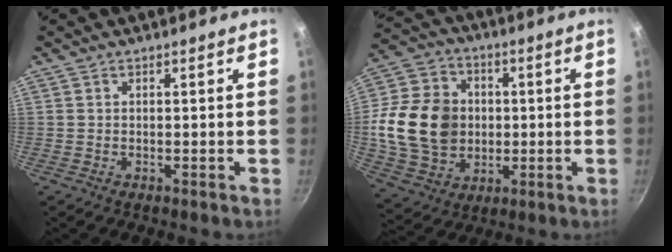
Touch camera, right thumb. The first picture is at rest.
{"total": 19.0, "force": [0.3, 15.3, 11.3], "torque": [-0.195, 0.012, 0.012]}